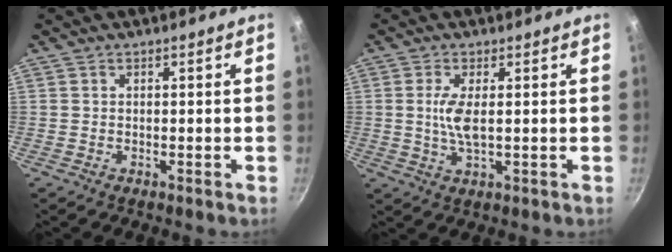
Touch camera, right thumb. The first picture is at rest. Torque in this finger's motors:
{"motor_torque": [0.11, 0.13, 0.43, 0.06, 0.03]}